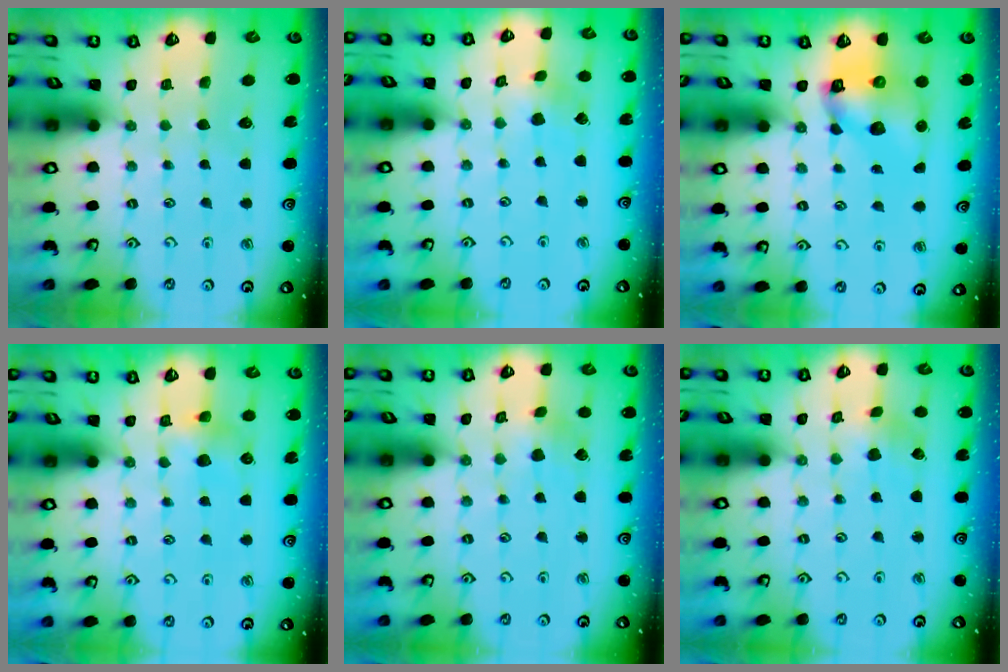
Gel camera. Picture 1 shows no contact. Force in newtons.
{"total": 2.4, "press": 2.4, "slide": 0.2}
{"total": 8.0, "press": 7.9, "slide": 1.4}
{"total": 5.3, "press": 5.3, "slide": 0.6}
{"total": 2.1, "press": 2.1, "slide": 0.1}
{"total": 1.9, "press": 1.9, "slide": 0.2}